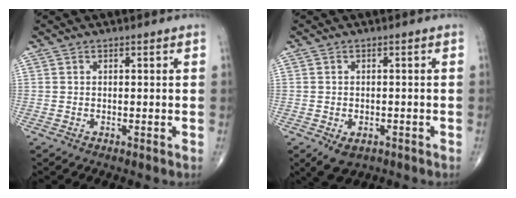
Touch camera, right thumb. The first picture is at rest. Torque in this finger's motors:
{"motor_torque": [0.47, 0.27, 0.16, -0.46, 0.00]}